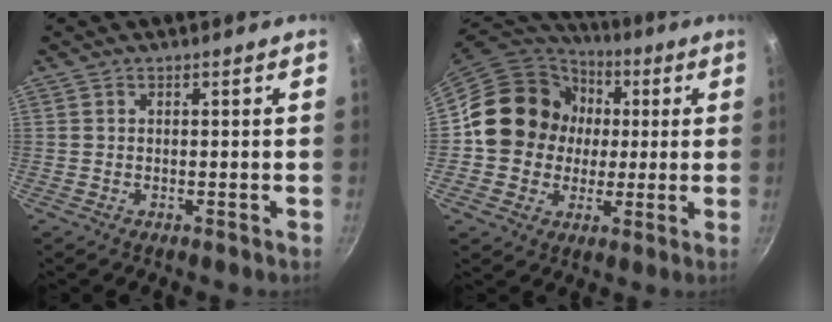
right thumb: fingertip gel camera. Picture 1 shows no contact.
{"total": 16.2, "force": [1.5, 14.7, 6.8], "torque": [-0.089, 0.019, 0.018]}